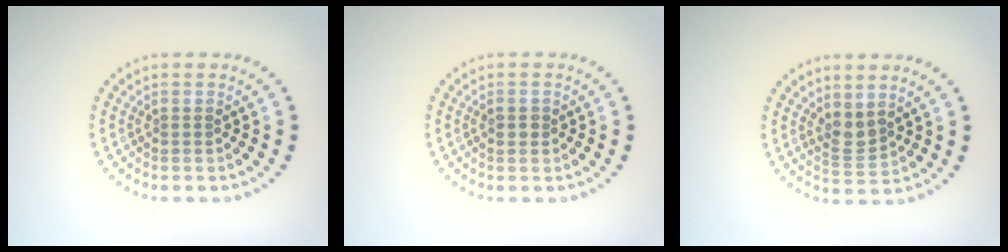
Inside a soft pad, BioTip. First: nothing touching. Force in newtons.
{"total": 1.1, "press": 1.1, "slide": 0.1}
{"total": 2.2, "press": 1.8, "slide": 1.3}